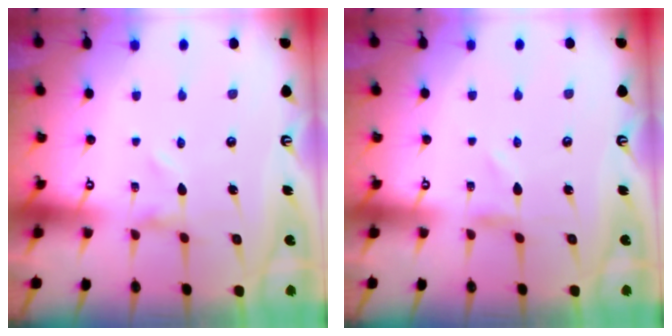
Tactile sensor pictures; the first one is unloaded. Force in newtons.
{"total": 0.9, "press": 0.8, "slide": 0.1}